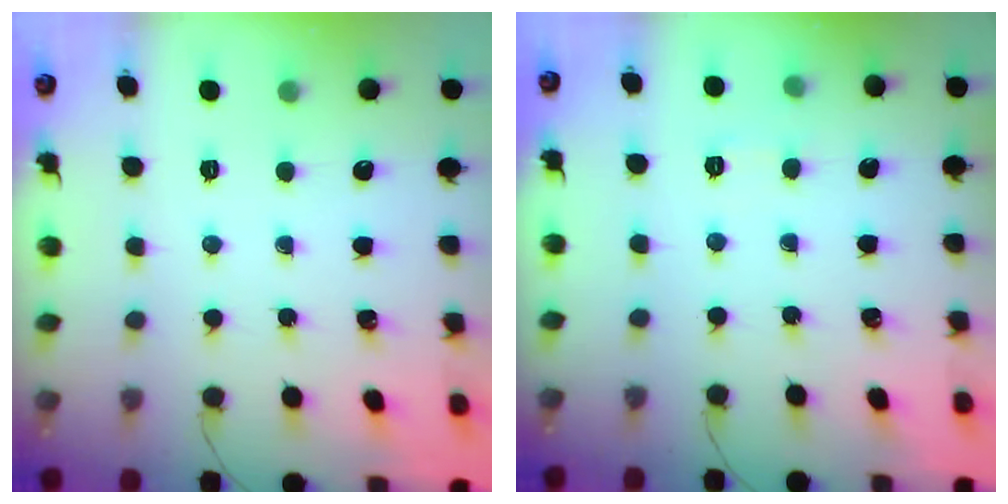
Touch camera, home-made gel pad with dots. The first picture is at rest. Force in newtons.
{"total": 4.3, "press": 4.1, "slide": 1.2}